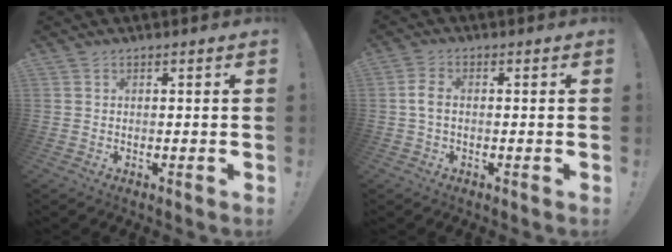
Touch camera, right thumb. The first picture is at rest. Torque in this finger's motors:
{"motor_torque": [0.02, 0.58, 0.50, -0.07, 0.01]}